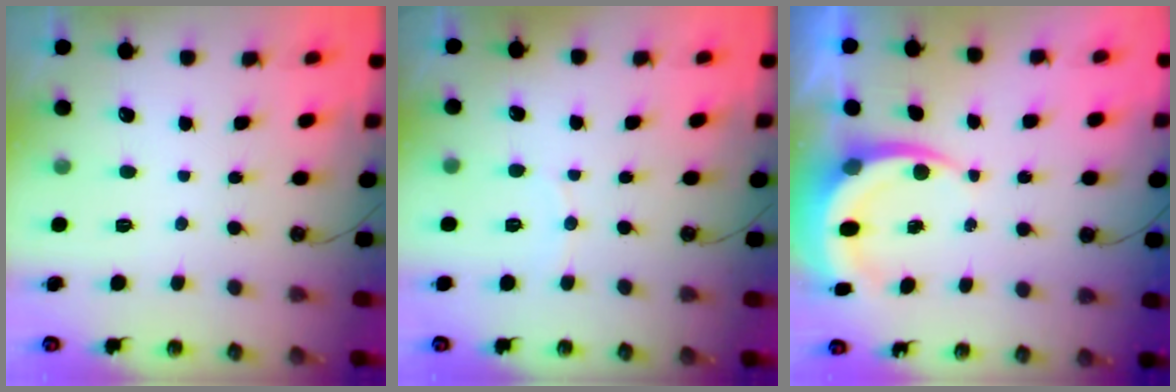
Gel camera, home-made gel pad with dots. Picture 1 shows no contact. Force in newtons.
{"total": 3.0, "press": 3.0, "slide": 0.2}
{"total": 6.2, "press": 6.1, "slide": 0.9}